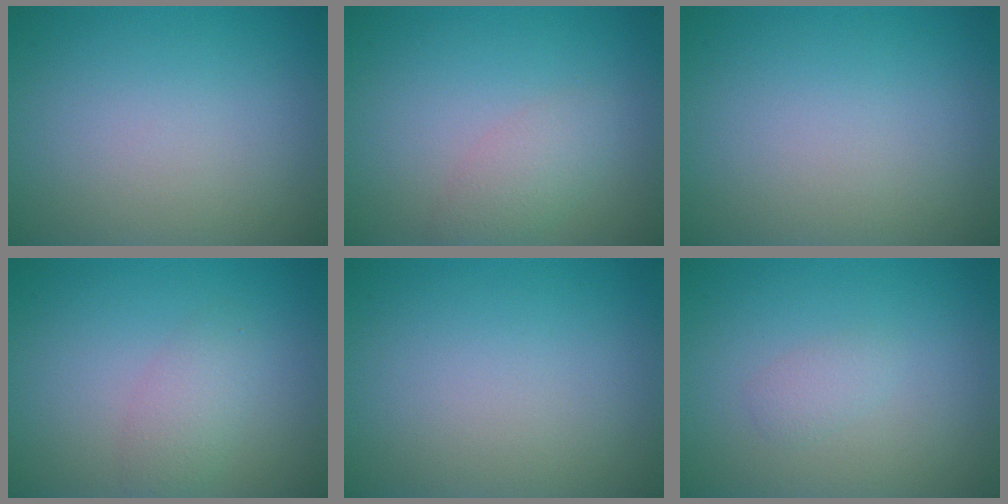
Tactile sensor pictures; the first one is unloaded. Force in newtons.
{"total": 2.1, "press": 2.1, "slide": 0.1}
{"total": 0.0}
{"total": 2.2, "press": 2.2, "slide": 0.2}
{"total": 0.0}
{"total": 1.1, "press": 1.1, "slide": 0.1}